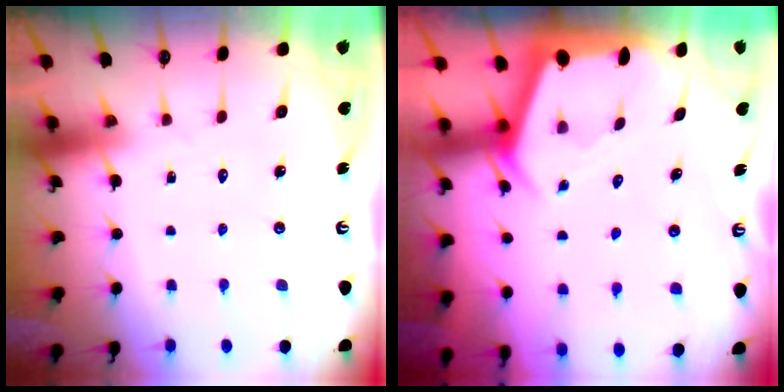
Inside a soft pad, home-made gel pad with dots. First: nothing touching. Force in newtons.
{"total": 2.4, "press": 2.4, "slide": 0.4}